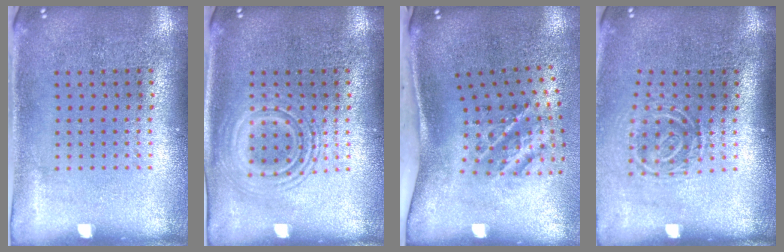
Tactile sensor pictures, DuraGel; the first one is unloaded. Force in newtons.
{"total": 2.1, "press": 2.1, "slide": 0.3}
{"total": 2.1, "press": 1.3, "slide": 1.7}
{"total": 1.6, "press": 1.1, "slide": 1.2}